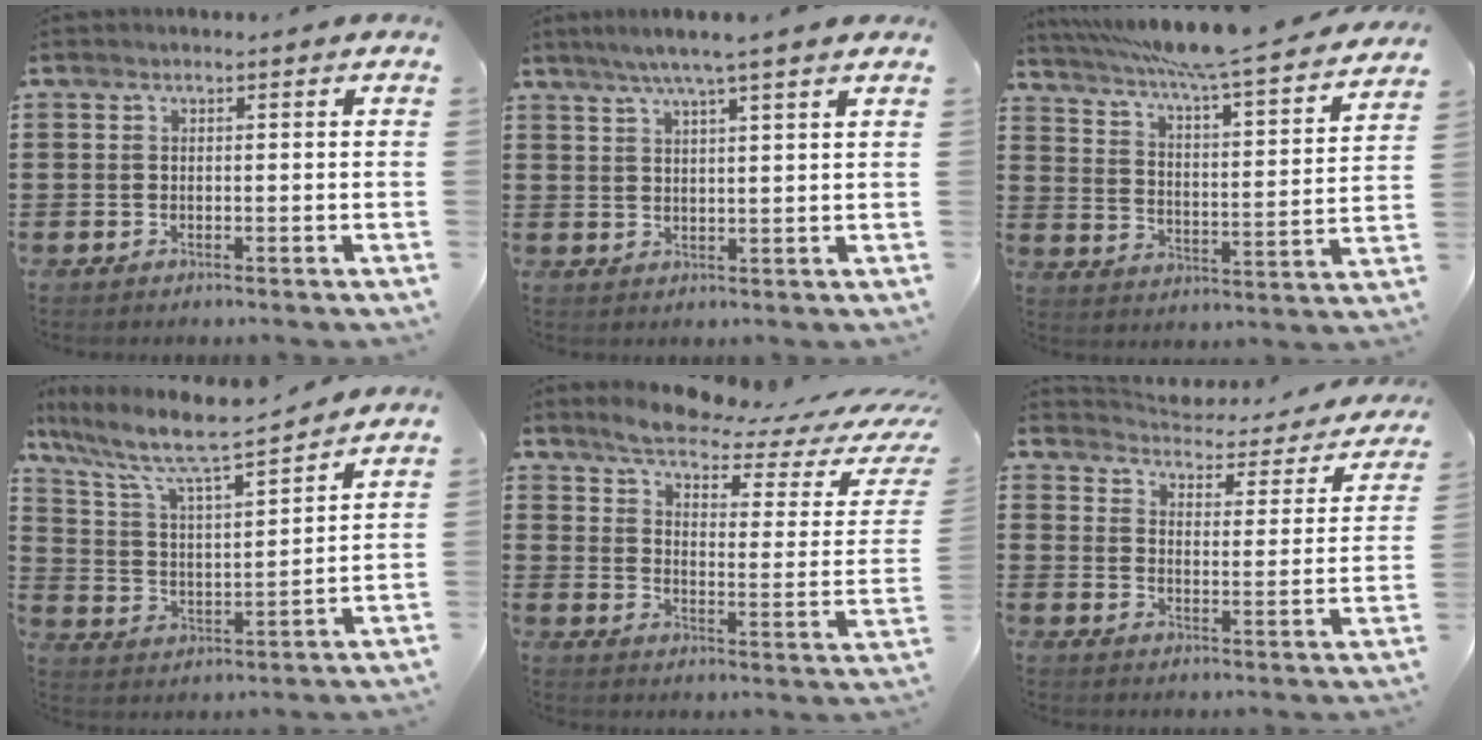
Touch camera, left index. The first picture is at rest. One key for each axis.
{"total": 4.7, "fx": 3.6, "fy": -0.6, "fz": 2.9, "tx": -0.065, "ty": -0.009, "tz": 0.062}
{"total": 7.3, "fx": 6.5, "fy": -0.9, "fz": 3.2, "tx": -0.090, "ty": -0.055, "tz": 0.104}
{"total": 9.2, "fx": 7.7, "fy": 1.1, "fz": 4.9, "tx": -0.130, "ty": -0.049, "tz": 0.126}
{"total": 6.0, "fx": 5.1, "fy": 0.7, "fz": 3.0, "tx": -0.076, "ty": -0.037, "tz": 0.083}
{"total": 2.9, "fx": 2.9, "fy": 0.4, "fz": 0.4, "tx": -0.030, "ty": -0.030, "tz": 0.042}